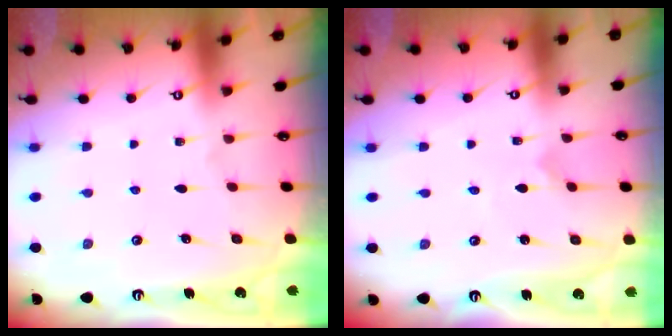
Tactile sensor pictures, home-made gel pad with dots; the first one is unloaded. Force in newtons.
{"total": 0.0}